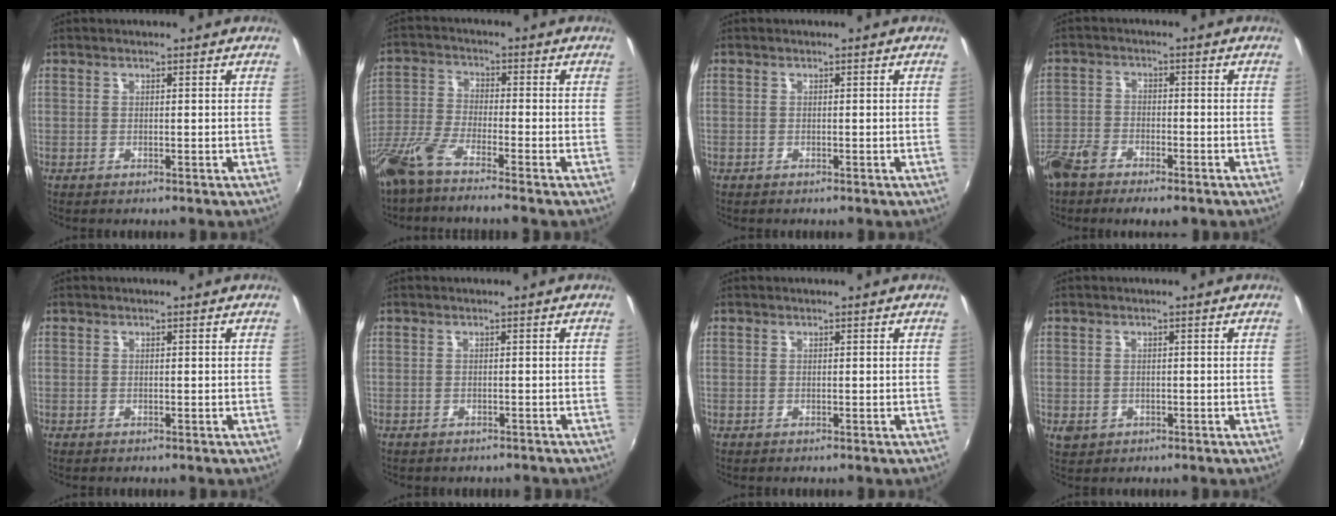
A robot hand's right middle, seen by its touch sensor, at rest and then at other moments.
{"total": 8.5, "force": [-6.5, 0.7, 5.5], "torque": [-0.124, -0.018, -0.130]}
{"total": 0.0}
{"total": 8.0, "force": [-5.8, 3.6, 4.2], "torque": [-0.108, -0.013, -0.114]}
{"total": 0.0}
{"total": 2.2, "force": [-1.9, 0.8, 0.7], "torque": [-0.017, -0.008, -0.022]}
{"total": 0.0}
{"total": 2.8, "force": [-0.9, 2.4, 1.2], "torque": [-0.023, -0.004, -0.011]}